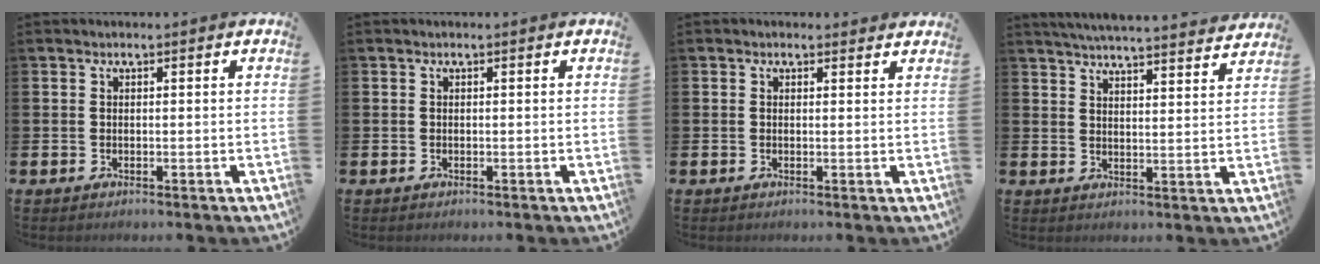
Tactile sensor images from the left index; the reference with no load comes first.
{"total": 0.0}
{"total": 0.6, "force": [0.5, 0.4, 0.1], "torque": [0.008, -0.001, 0.006]}
{"total": 5.2, "force": [5.1, -0.2, 0.8], "torque": [-0.025, -0.036, 0.089]}